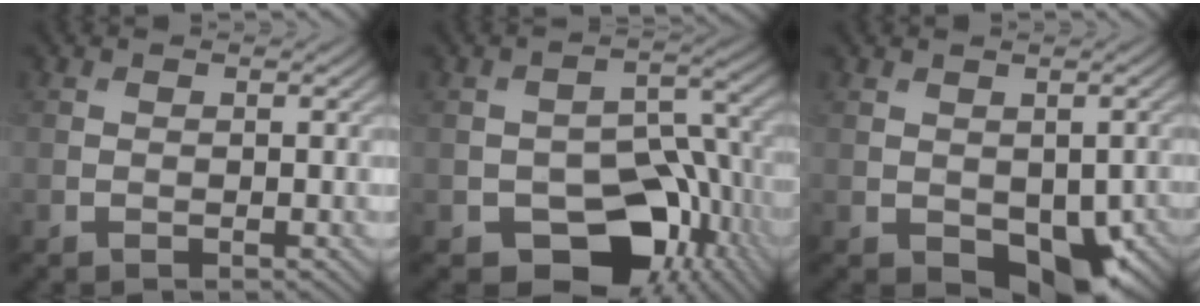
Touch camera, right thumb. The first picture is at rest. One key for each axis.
{"total": 13.1, "fx": -6.0, "fy": 8.1, "fz": 8.3, "tx": -0.111, "ty": -0.017, "tz": -0.100}
{"total": 8.4, "fx": -2.7, "fy": 5.3, "fz": 5.9, "tx": -0.092, "ty": -0.037, "tz": -0.021}